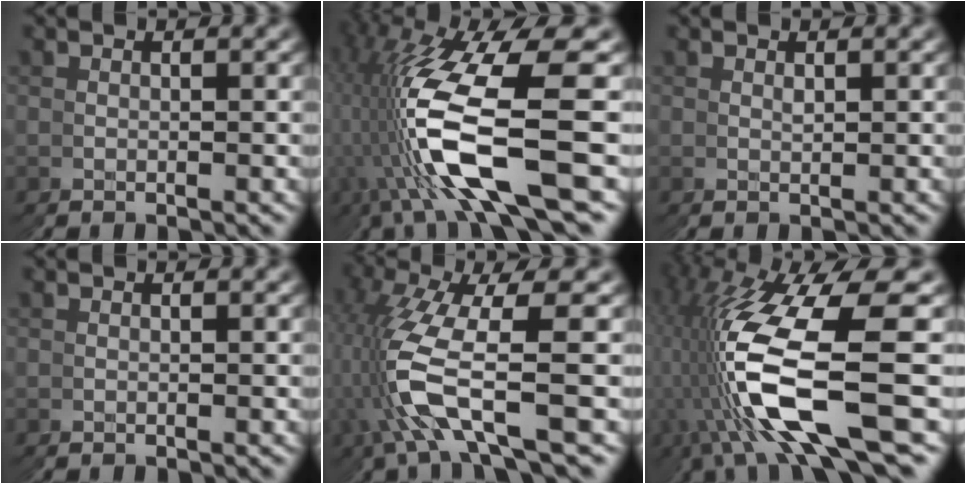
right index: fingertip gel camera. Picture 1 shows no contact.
{"total": 14.9, "force": [-0.2, 7.6, 12.8], "torque": [-0.259, -0.018, 0.006]}
{"total": 0.5, "force": [0.5, -0.1, 0.0], "torque": [0.000, 0.001, 0.012]}
{"total": 0.0}
{"total": 7.4, "force": [-0.8, 3.6, 6.4], "torque": [-0.166, -0.016, -0.008]}
{"total": 16.6, "force": [-0.4, 8.6, 14.1], "torque": [-0.286, -0.026, 0.008]}